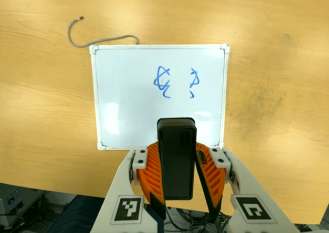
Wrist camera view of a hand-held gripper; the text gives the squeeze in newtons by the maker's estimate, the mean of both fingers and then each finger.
{"total": 8.8, "left": 8.1, "right": 9.5}